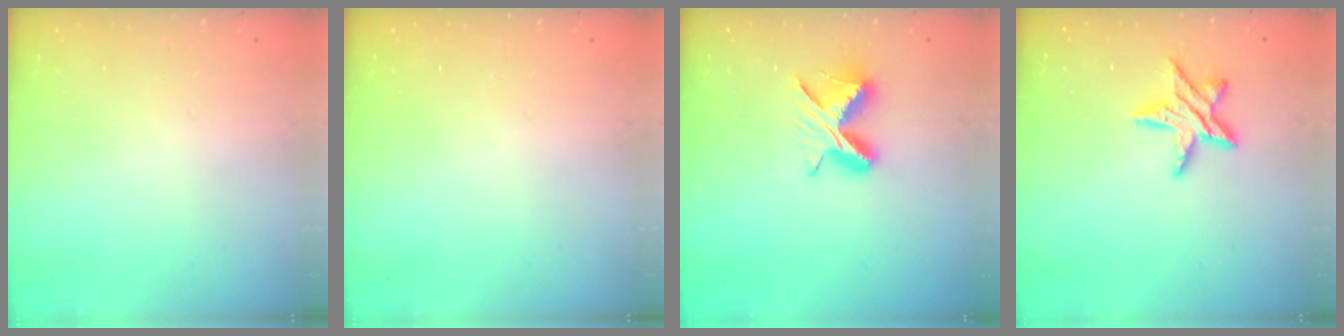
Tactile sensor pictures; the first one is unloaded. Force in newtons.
{"total": 0.0}
{"total": 9.0, "press": 9.0, "slide": 0.4}
{"total": 10.8, "press": 10.8, "slide": 0.6}